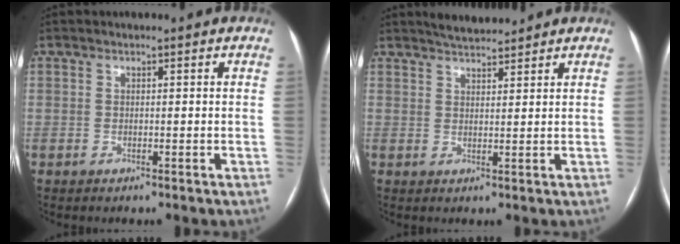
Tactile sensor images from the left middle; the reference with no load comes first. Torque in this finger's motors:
{"motor_torque": [0.00, -0.05, -0.01, 0.00]}